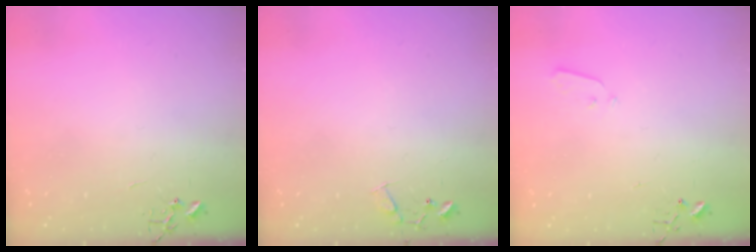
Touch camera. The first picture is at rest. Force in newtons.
{"total": 8.1, "press": 8.1, "slide": 0.5}
{"total": 2.8, "press": 2.7, "slide": 0.4}